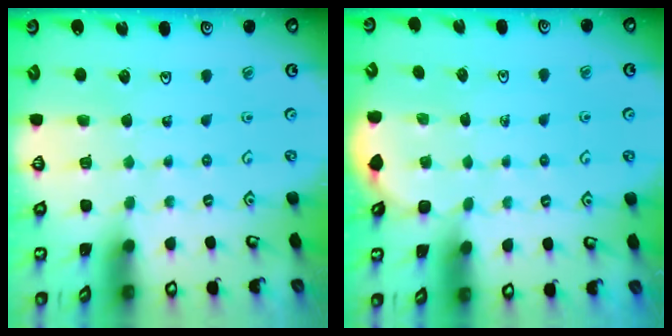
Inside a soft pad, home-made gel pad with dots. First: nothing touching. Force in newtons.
{"total": 2.1, "press": 1.8, "slide": 1.1}